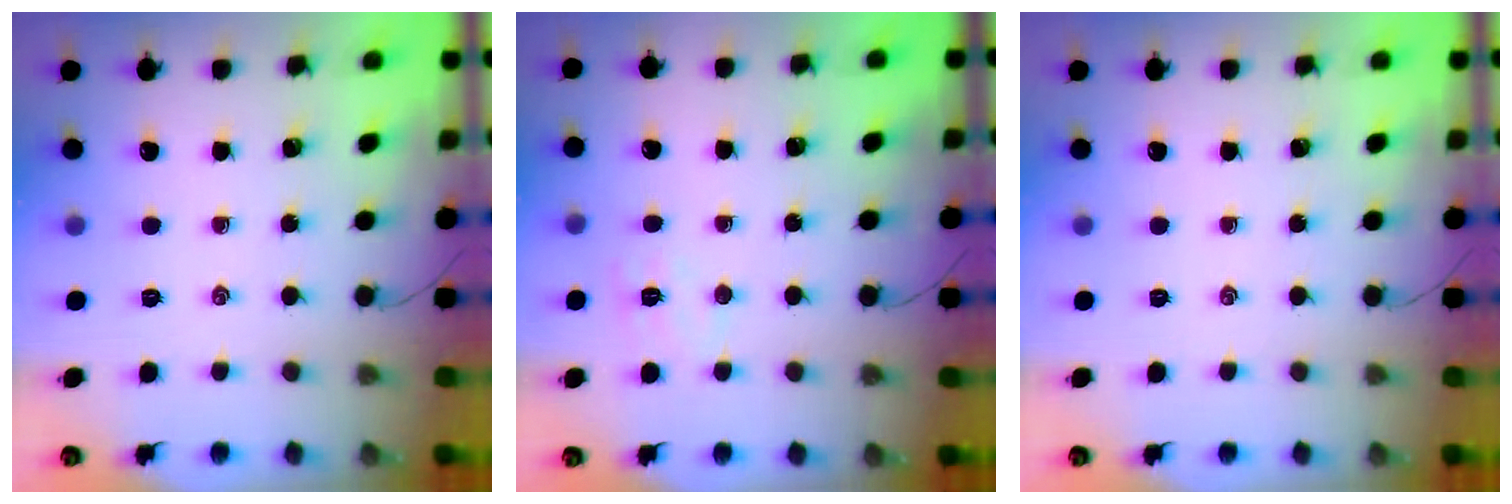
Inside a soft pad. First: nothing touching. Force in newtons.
{"total": 6.0, "press": 5.9, "slide": 1.1}
{"total": 0.0}